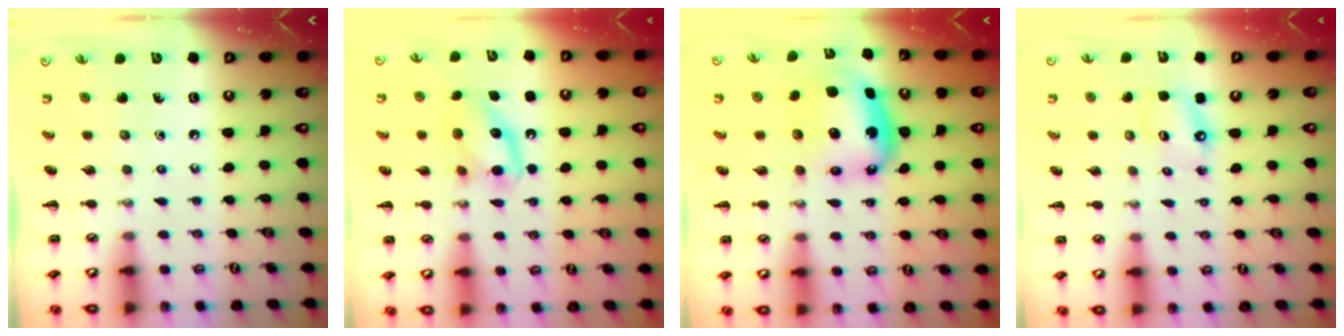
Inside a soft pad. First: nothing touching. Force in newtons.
{"total": 13.3, "press": 13.2, "slide": 1.7}
{"total": 6.4, "press": 6.3, "slide": 1.3}
{"total": 5.3, "press": 5.3, "slide": 0.9}